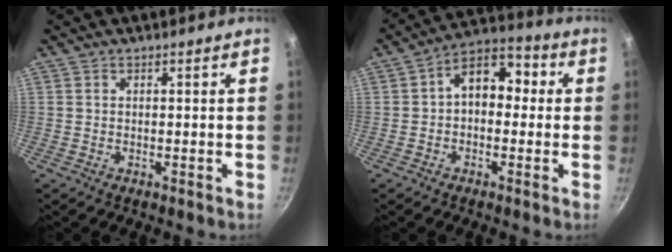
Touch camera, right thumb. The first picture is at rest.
{"total": 10.0, "force": [0.6, 6.6, 7.5], "torque": [-0.084, 0.037, -0.007]}